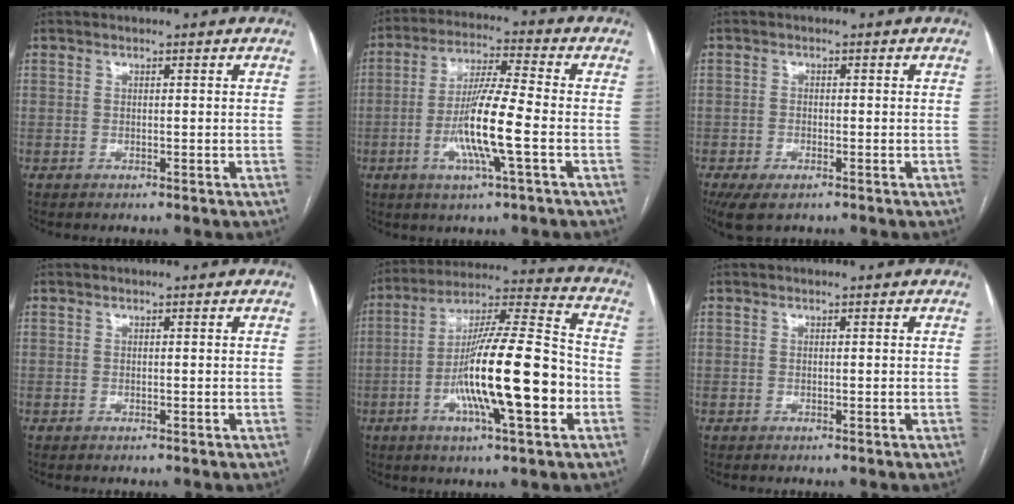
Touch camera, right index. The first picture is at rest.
{"total": 11.1, "force": [-2.9, 0.1, 10.8], "torque": [-0.210, -0.007, -0.061]}
{"total": 4.9, "force": [-3.1, 2.3, 3.0], "torque": [-0.060, -0.009, -0.049]}
{"total": 0.0}
{"total": 18.8, "force": [-4.7, 1.9, 18.0], "torque": [-0.316, 0.000, -0.080]}
{"total": 0.0}